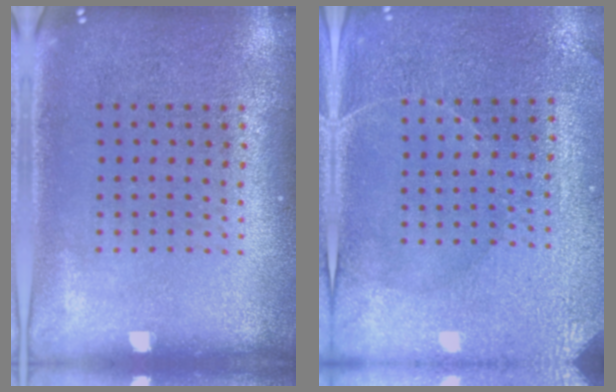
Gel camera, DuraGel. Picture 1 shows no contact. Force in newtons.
{"total": 3.0, "press": 2.9, "slide": 0.3}